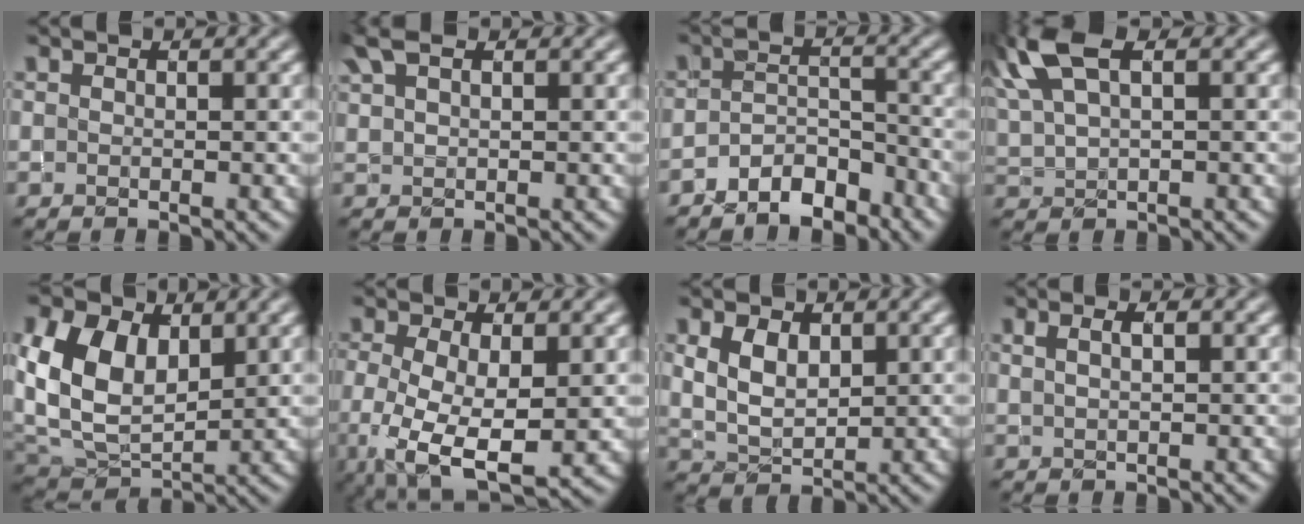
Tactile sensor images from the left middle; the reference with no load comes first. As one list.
[{"total": 2.6, "force": [1.9, 0.9, 1.5], "torque": [-0.038, 0.014, 0.037]}, {"total": 3.8, "force": [-3.3, 1.2, 1.3], "torque": [-0.019, 0.007, -0.062]}, {"total": 6.7, "force": [3.5, 2.8, 5.0], "torque": [-0.128, 0.023, 0.069]}, {"total": 9.7, "force": [2.9, 6.5, 6.6], "torque": [-0.164, 0.008, 0.052]}, {"total": 8.2, "force": [-1.8, 3.8, 7.0], "torque": [-0.142, -0.024, -0.025]}, {"total": 3.6, "force": [1.5, 2.3, 2.4], "torque": [-0.057, 0.002, 0.033]}, {"total": 1.5, "force": [0.8, 0.4, 1.2], "torque": [-0.012, -0.003, 0.014]}]